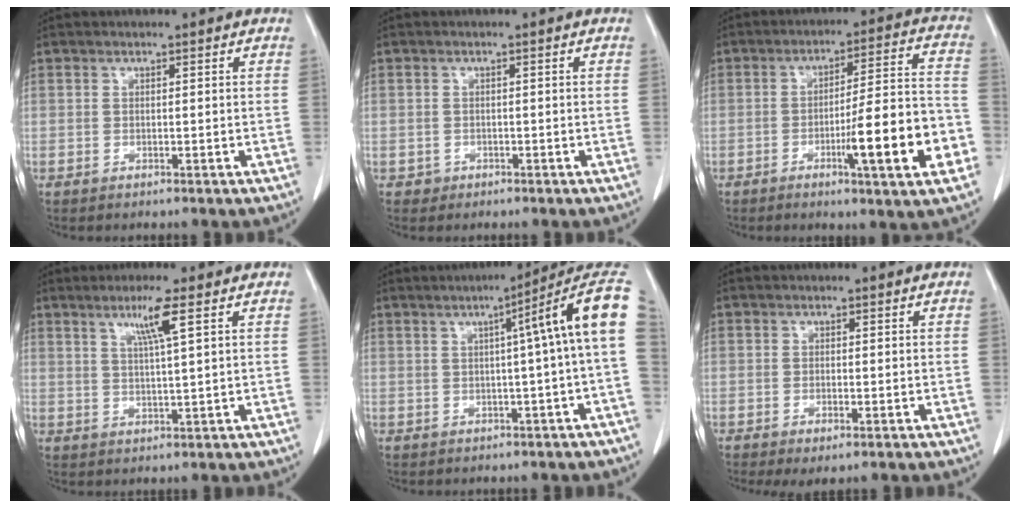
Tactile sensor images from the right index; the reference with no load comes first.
{"total": 1.2, "force": [-0.4, 1.1, -0.2], "torque": [0.004, 0.006, -0.005]}
{"total": 14.6, "force": [-5.0, 0.7, 13.7], "torque": [-0.198, 0.001, -0.073]}
{"total": 4.8, "force": [2.3, -0.9, 4.1], "torque": [-0.079, -0.005, 0.045]}
{"total": 10.1, "force": [1.9, -1.0, 9.9], "torque": [-0.114, 0.034, 0.015]}
{"total": 2.3, "force": [-0.9, 0.6, 2.0], "torque": [-0.032, -0.005, -0.007]}